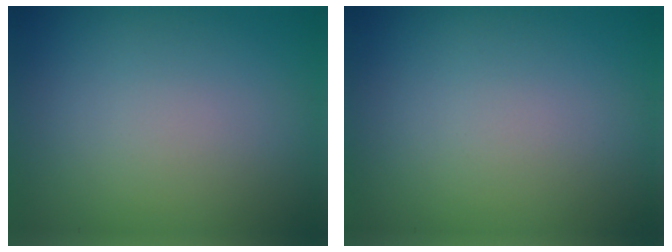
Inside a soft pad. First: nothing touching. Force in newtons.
{"total": 0.0}